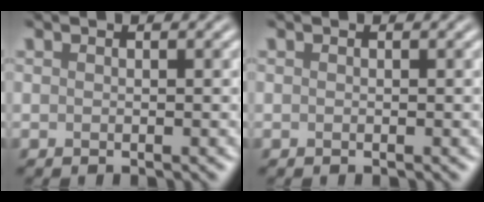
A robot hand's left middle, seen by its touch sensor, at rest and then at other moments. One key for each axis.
{"total": 0.0}